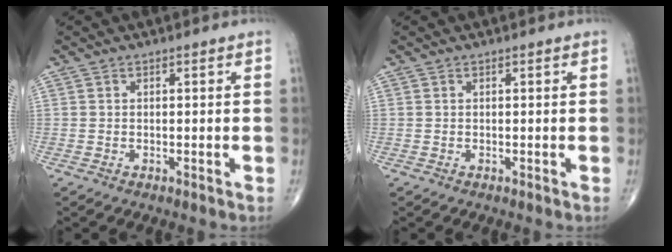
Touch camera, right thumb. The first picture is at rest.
{"total": 0.0}